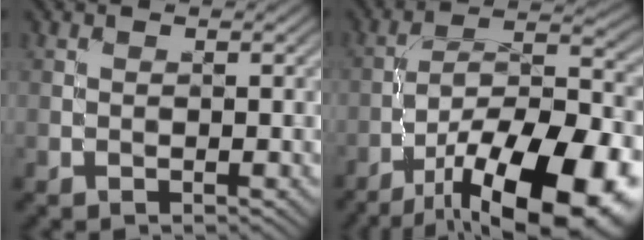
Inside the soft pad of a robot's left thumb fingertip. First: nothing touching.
{"total": 19.1, "force": [-11.4, 6.7, 13.9], "torque": [-0.209, -0.025, -0.180]}